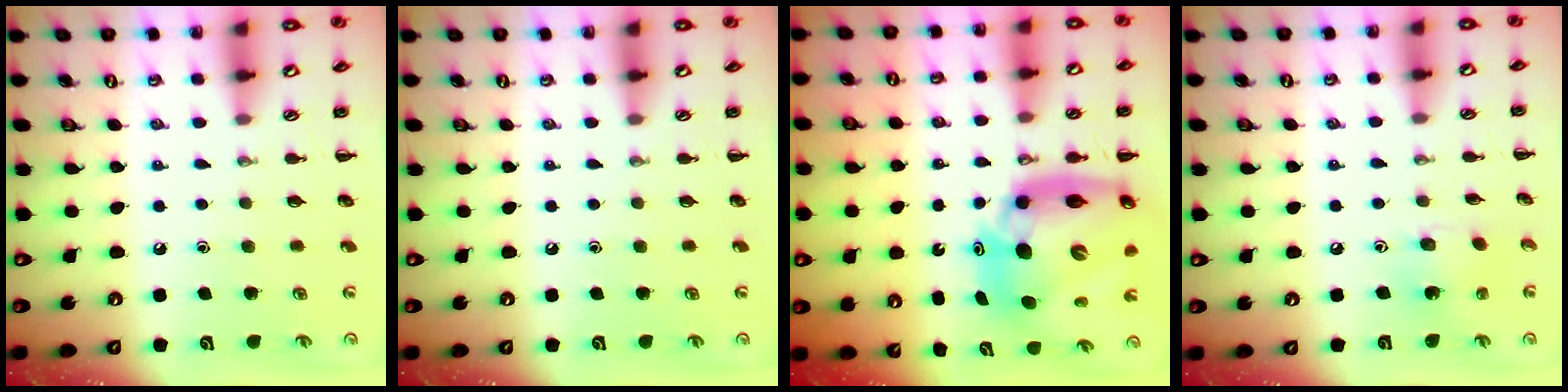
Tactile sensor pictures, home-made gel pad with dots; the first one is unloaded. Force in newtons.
{"total": 0.0}
{"total": 17.4, "press": 16.7, "slide": 4.9}
{"total": 2.8, "press": 2.8, "slide": 0.5}